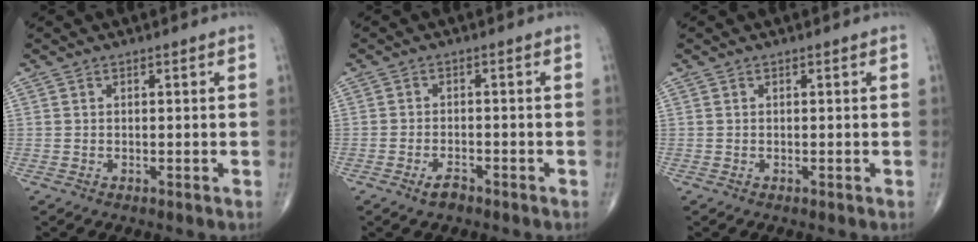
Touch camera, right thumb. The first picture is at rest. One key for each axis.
{"total": 2.7, "fx": -1.9, "fy": 1.2, "fz": 1.5, "tx": -0.031, "ty": 0.007, "tz": -0.034}
{"total": 0.0}